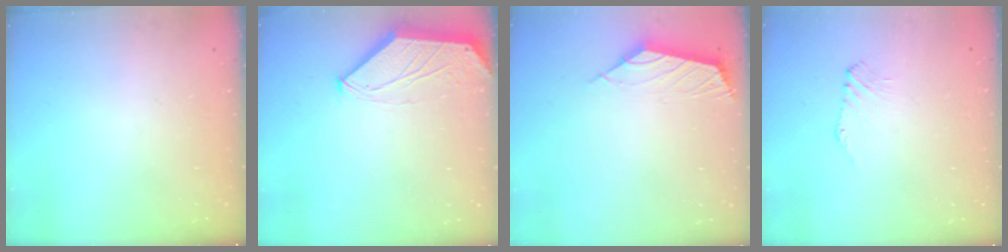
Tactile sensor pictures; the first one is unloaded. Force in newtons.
{"total": 0.0}
{"total": 2.7, "press": 2.6, "slide": 0.7}
{"total": 1.1, "press": 1.0, "slide": 0.4}